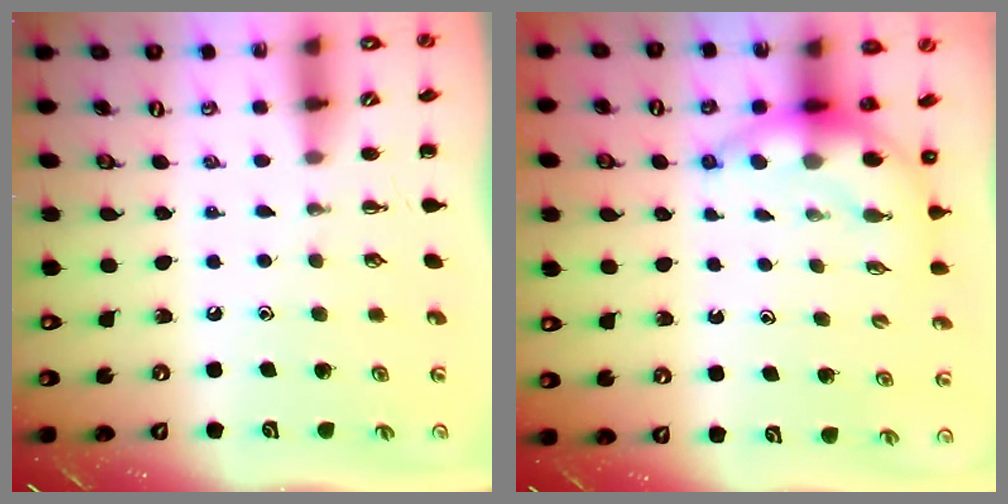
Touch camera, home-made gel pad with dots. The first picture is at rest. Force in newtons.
{"total": 7.0, "press": 6.9, "slide": 1.3}